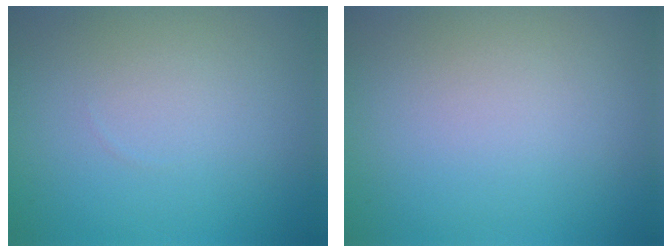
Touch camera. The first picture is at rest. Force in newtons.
{"total": 0.0}